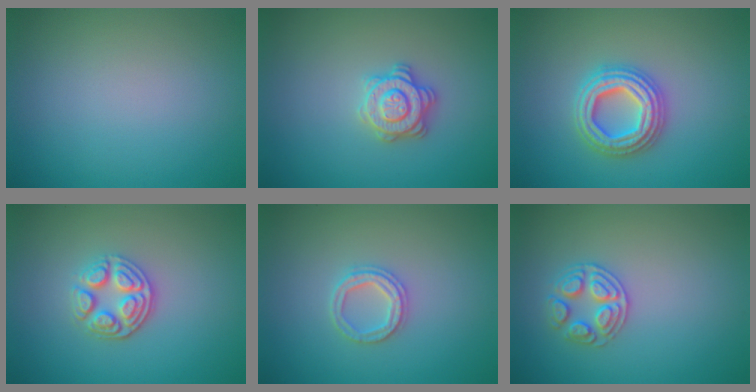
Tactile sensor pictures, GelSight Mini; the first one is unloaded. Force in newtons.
{"total": 2.9, "press": 2.9, "slide": 0.4}
{"total": 4.8, "press": 4.7, "slide": 0.8}
{"total": 3.5, "press": 3.0, "slide": 1.8}
{"total": 2.4, "press": 2.4, "slide": 0.4}
{"total": 2.6, "press": 2.6, "slide": 0.4}